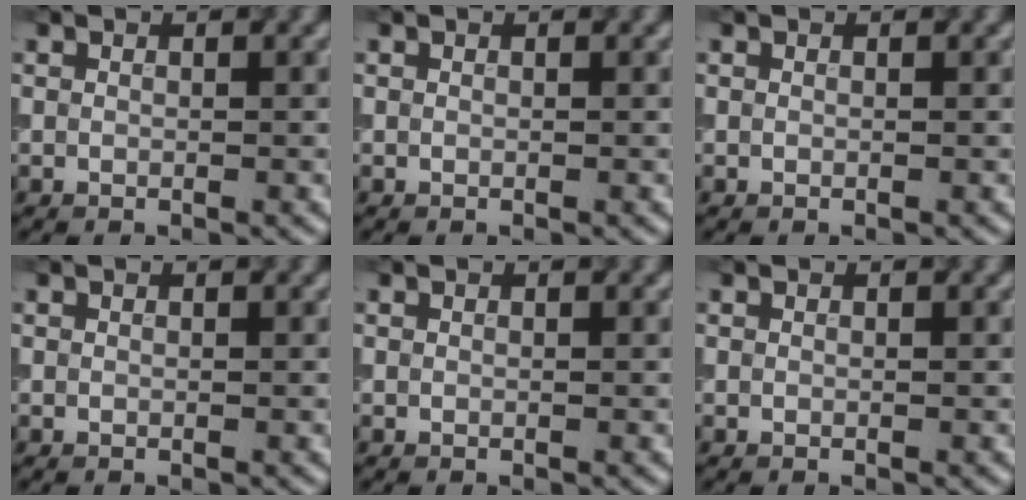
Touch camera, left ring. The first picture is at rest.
{"total": 0.0}
{"total": 0.0}
{"total": 0.0}
{"total": 0.0}
{"total": 0.0}